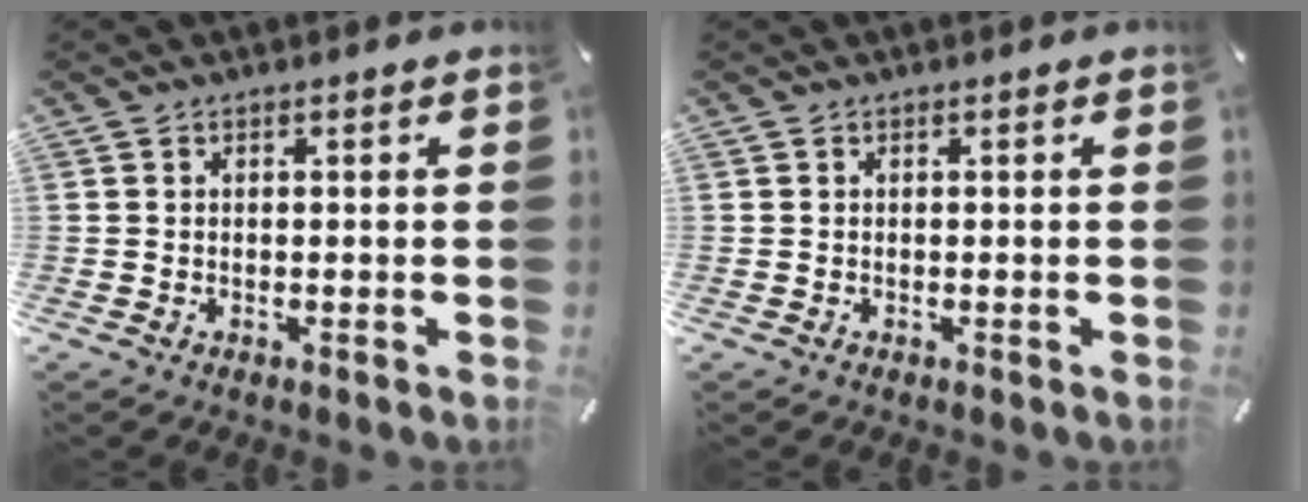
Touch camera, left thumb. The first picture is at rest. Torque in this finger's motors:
{"motor_torque": [0.00, 0.00, -0.01, 0.01, 0.00]}